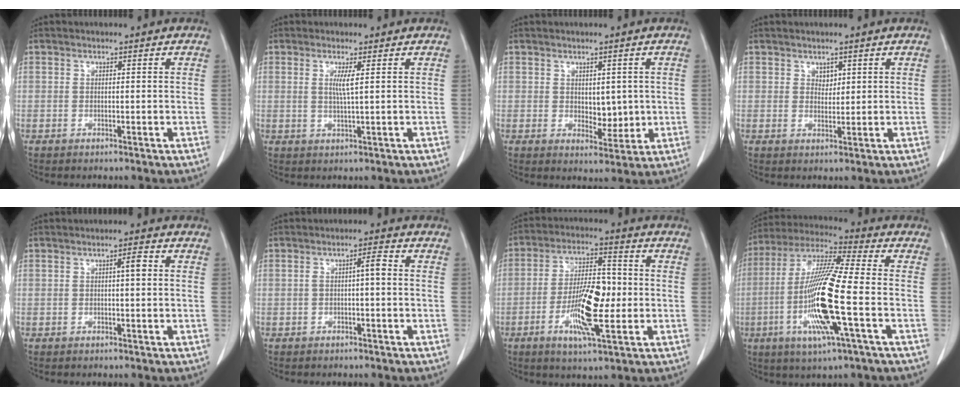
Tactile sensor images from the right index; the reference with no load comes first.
{"total": 2.4, "force": [0.6, -0.4, 2.3], "torque": [-0.048, -0.004, 0.012]}
{"total": 4.0, "force": [0.5, 2.3, 3.2], "torque": [-0.038, -0.006, 0.019]}
{"total": 1.5, "force": [0.9, 1.0, 0.7], "torque": [-0.005, -0.003, 0.017]}
{"total": 1.9, "force": [0.4, 0.3, 1.9], "torque": [-0.027, 0.006, 0.007]}
{"total": 2.6, "force": [-0.1, 0.4, 2.6], "torque": [-0.040, 0.012, 0.000]}
{"total": 13.7, "force": [-2.6, 3.5, 13.0], "torque": [-0.240, 0.006, -0.043]}
{"total": 16.6, "force": [-3.9, 0.6, 16.1], "torque": [-0.331, -0.011, -0.079]}